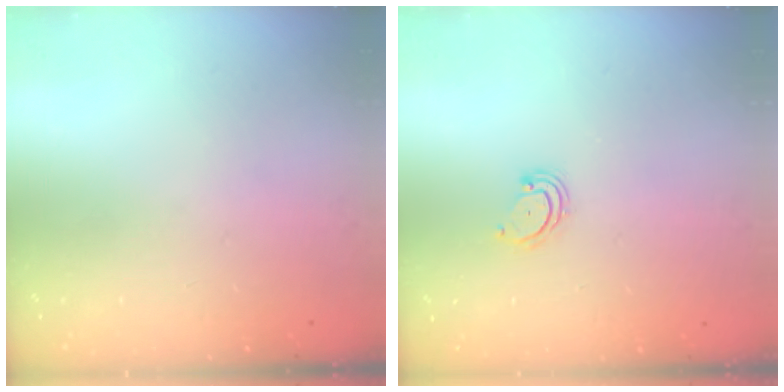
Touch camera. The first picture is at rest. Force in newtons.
{"total": 2.8, "press": 2.8, "slide": 0.3}